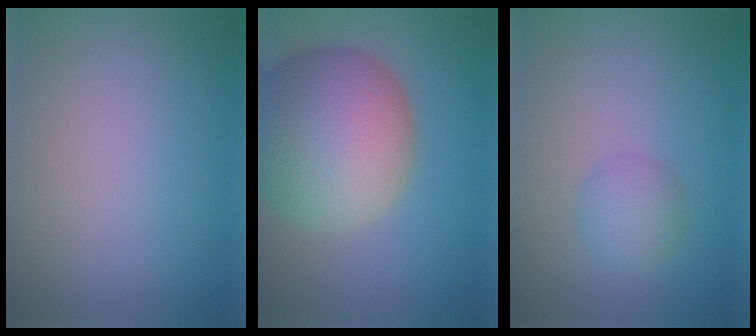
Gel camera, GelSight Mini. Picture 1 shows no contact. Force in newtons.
{"total": 13.1, "press": 13.1, "slide": 0.8}
{"total": 2.4, "press": 2.4, "slide": 0.1}